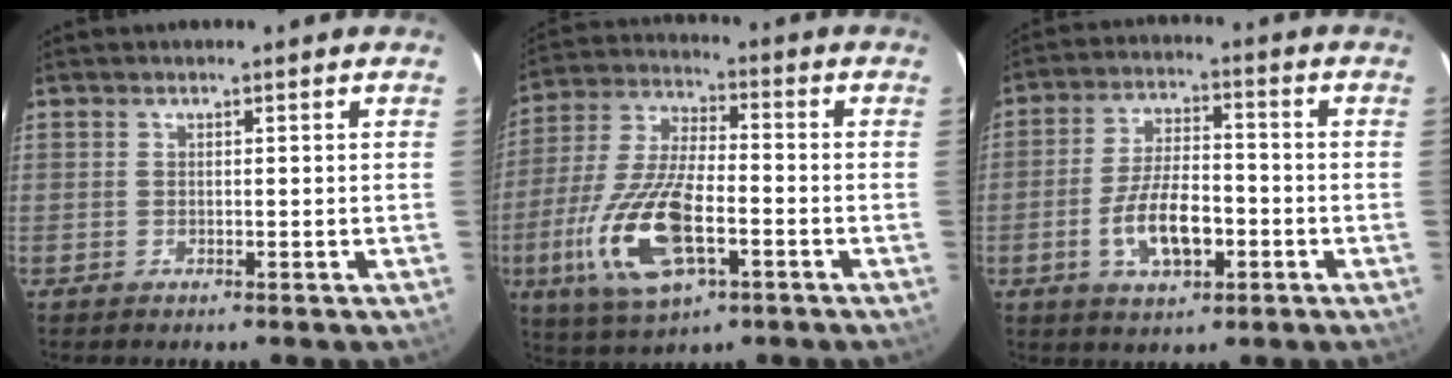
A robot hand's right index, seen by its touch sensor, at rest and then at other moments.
{"total": 17.5, "force": [-5.9, 7.2, 14.8], "torque": [-0.324, -0.015, -0.110]}
{"total": 10.2, "force": [-3.5, 4.5, 8.5], "torque": [-0.169, 0.004, -0.056]}